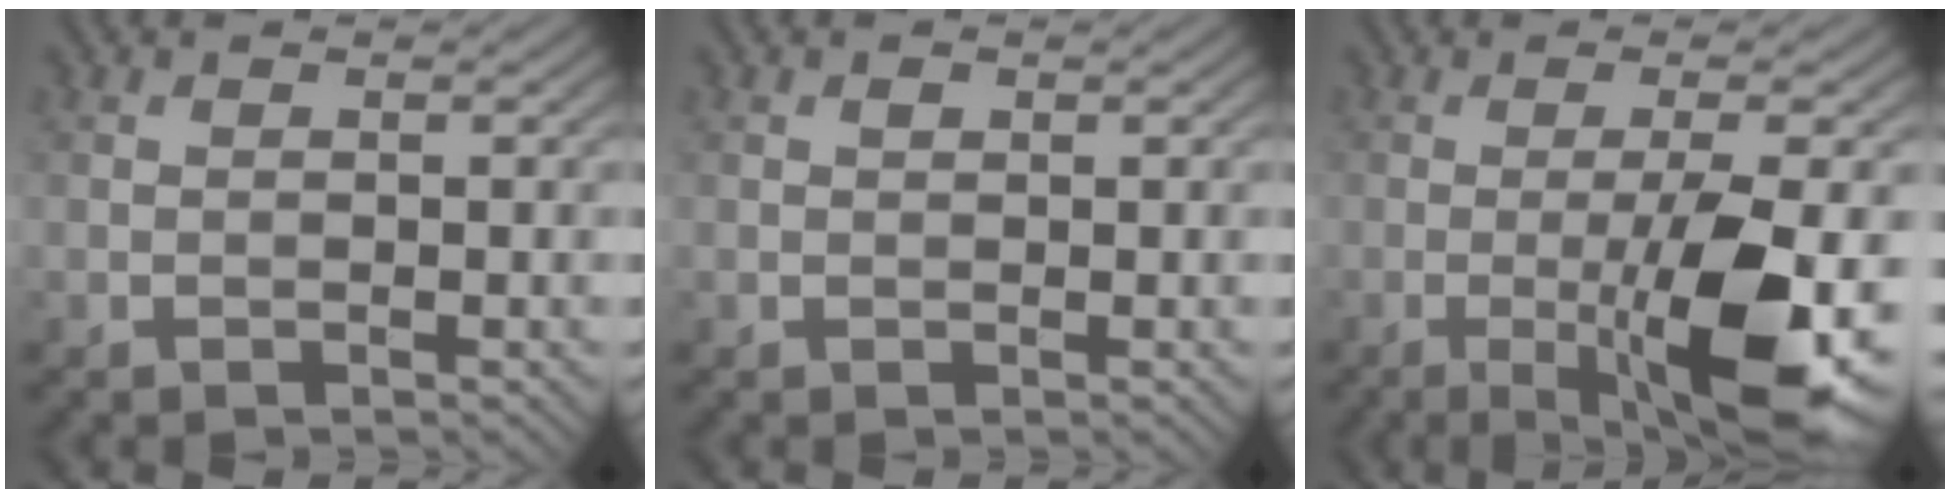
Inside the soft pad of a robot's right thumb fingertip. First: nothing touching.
{"total": 0.5, "force": [0.3, 0.4, 0.2], "torque": [-0.003, -0.001, 0.004]}
{"total": 11.3, "force": [-2.9, 2.1, 10.7], "torque": [-0.164, -0.001, -0.046]}